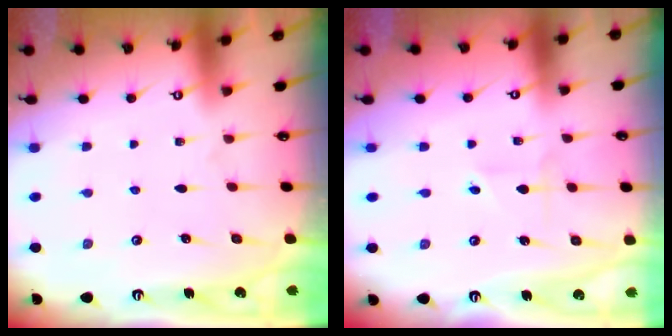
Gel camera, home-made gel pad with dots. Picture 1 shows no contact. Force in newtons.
{"total": 1.6, "press": 1.6, "slide": 0.3}